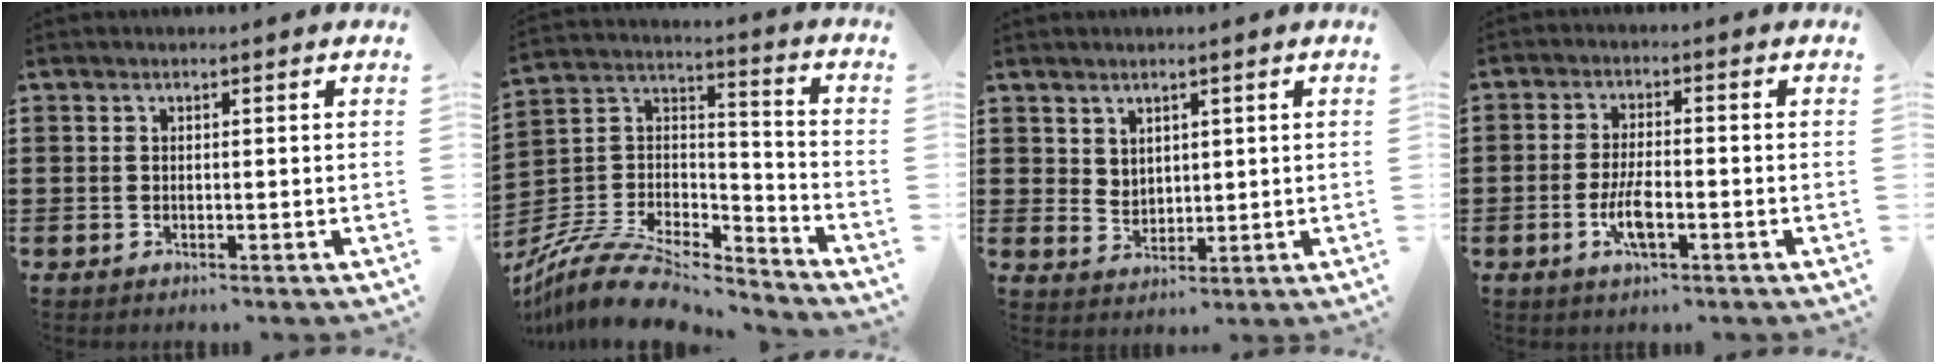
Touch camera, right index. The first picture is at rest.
{"total": 10.8, "force": [-9.0, 3.5, 4.8], "torque": [-0.103, 0.017, -0.177]}
{"total": 3.1, "force": [2.6, 1.8, 0.4], "torque": [-0.015, 0.002, 0.051]}
{"total": 5.1, "force": [-1.7, 1.5, 4.5], "torque": [-0.096, 0.001, -0.036]}